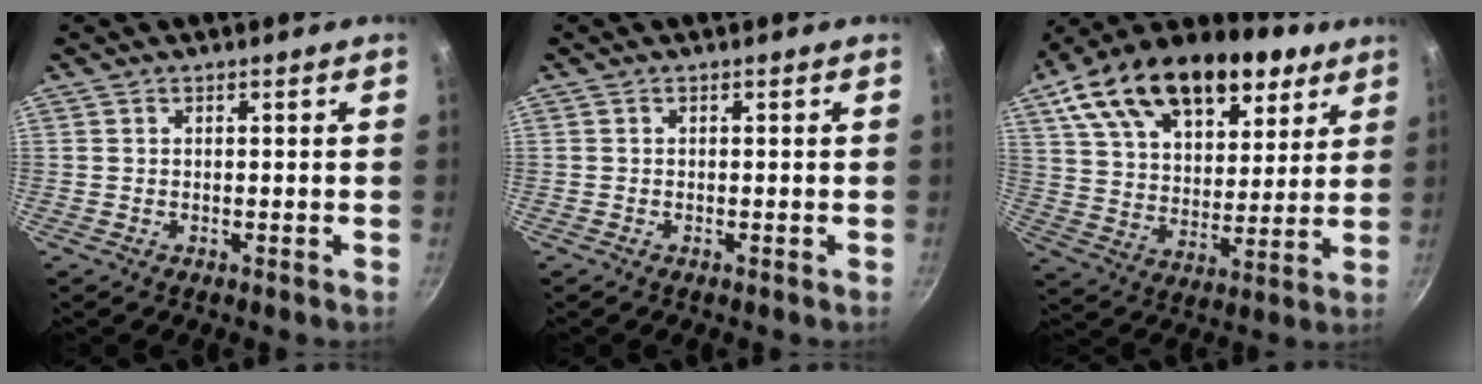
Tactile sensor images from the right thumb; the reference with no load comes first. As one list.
[{"total": 0.0}, {"total": 25.3, "force": [14.4, 13.8, 15.5], "torque": [-0.242, -0.019, 0.236]}]